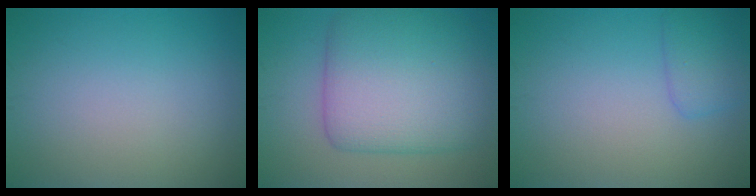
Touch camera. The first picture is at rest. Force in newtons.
{"total": 9.3, "press": 9.3, "slide": 0.1}
{"total": 2.2, "press": 2.2, "slide": 0.2}